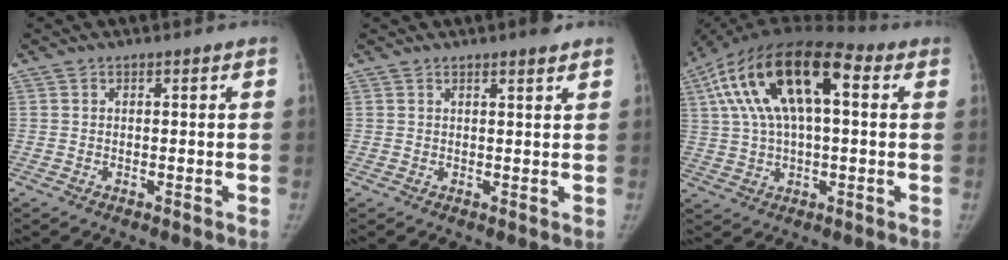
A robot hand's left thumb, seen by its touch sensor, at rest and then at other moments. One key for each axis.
{"total": 2.4, "fx": 1.8, "fy": 0.4, "fz": 1.6, "tx": -0.019, "ty": -0.007, "tz": 0.024}
{"total": 20.8, "fx": 5.7, "fy": 9.6, "fz": 17.5, "tx": -0.324, "ty": 0.035, "tz": 0.087}